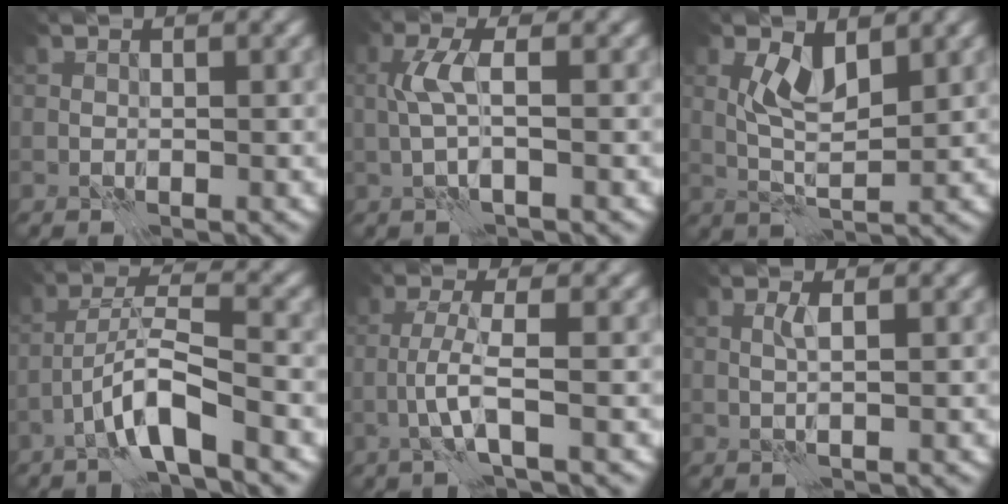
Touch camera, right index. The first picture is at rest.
{"total": 2.5, "force": [0.4, 0.2, 2.4], "torque": [-0.054, 0.007, 0.003]}
{"total": 3.4, "force": [1.4, 1.1, 2.9], "torque": [-0.059, 0.003, 0.026]}
{"total": 4.8, "force": [-2.9, 0.2, 3.8], "torque": [-0.067, 0.017, -0.059]}
{"total": 2.6, "force": [-0.9, -0.3, 2.4], "torque": [-0.050, 0.012, -0.028]}
{"total": 1.1, "force": [0.4, -0.6, 0.8], "torque": [-0.015, 0.007, 0.004]}